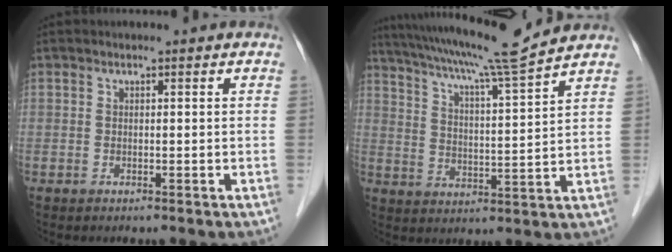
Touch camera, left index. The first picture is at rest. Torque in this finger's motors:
{"motor_torque": [1.00, -1.14, 0.49, 0.13]}